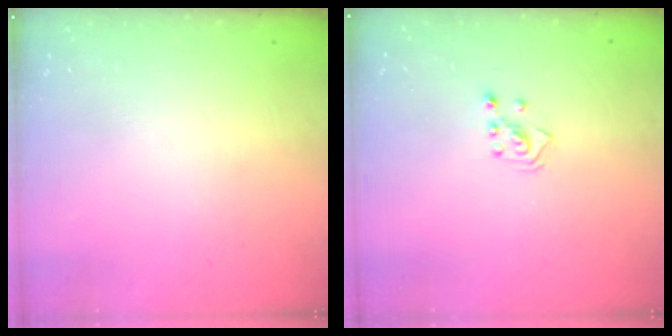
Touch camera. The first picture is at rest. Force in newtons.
{"total": 2.3, "press": 2.2, "slide": 0.7}